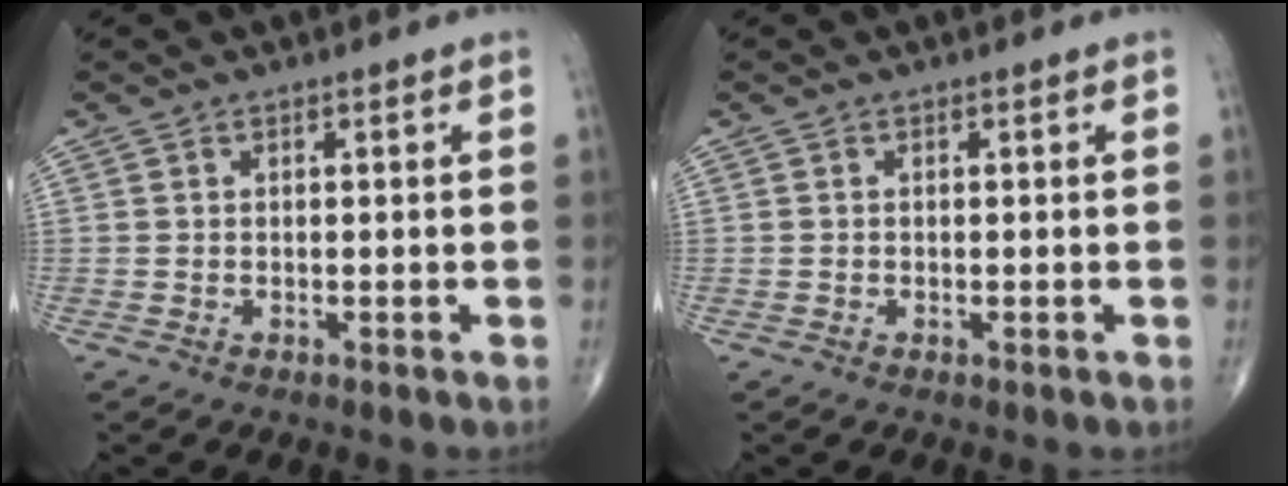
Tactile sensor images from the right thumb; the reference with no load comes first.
{"total": 0.0}